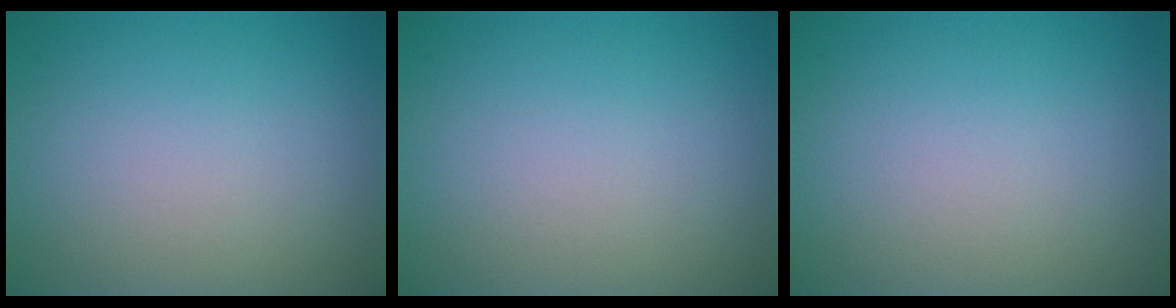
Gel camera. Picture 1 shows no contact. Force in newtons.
{"total": 0.0}
{"total": 0.0}